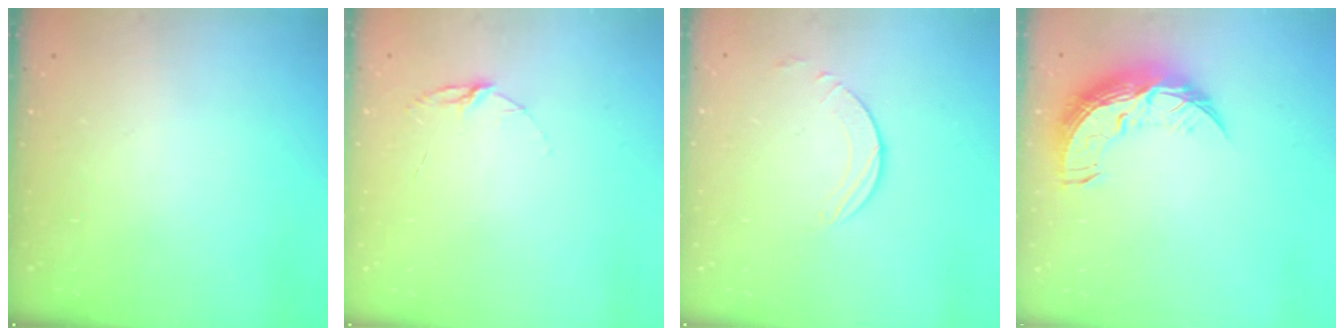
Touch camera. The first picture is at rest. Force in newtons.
{"total": 4.1, "press": 4.1, "slide": 0.3}
{"total": 3.2, "press": 3.2, "slide": 0.3}
{"total": 11.5, "press": 11.4, "slide": 0.7}